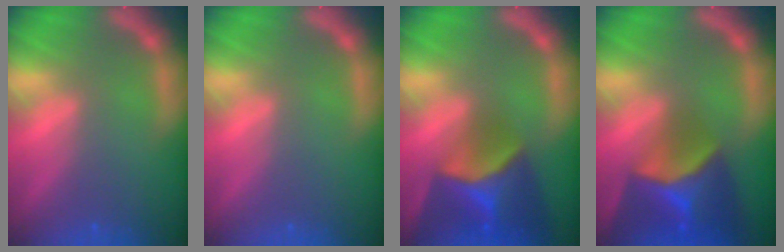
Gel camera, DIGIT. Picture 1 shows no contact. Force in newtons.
{"total": 0.0}
{"total": 9.4}
{"total": 9.9}